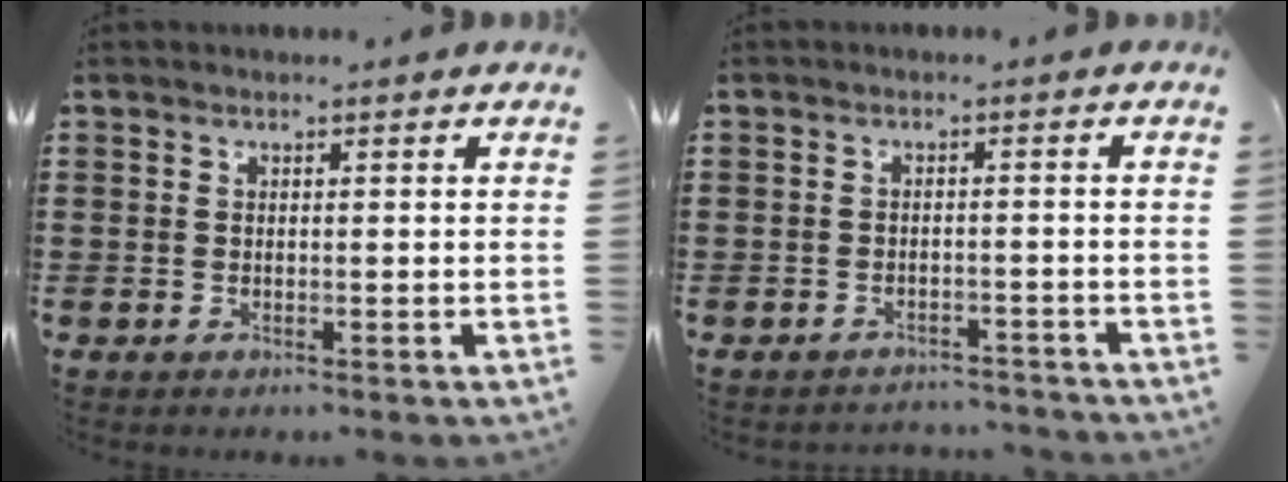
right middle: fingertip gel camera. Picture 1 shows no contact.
{"total": 2.0, "force": [-2.0, 0.0, -0.1], "torque": [-0.006, -0.004, -0.044]}